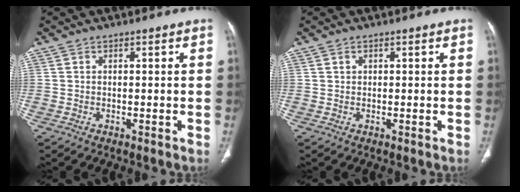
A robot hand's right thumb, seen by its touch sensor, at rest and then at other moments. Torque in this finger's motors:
{"motor_torque": [-0.28, 0.18, -0.48, 0.25, 0.06]}